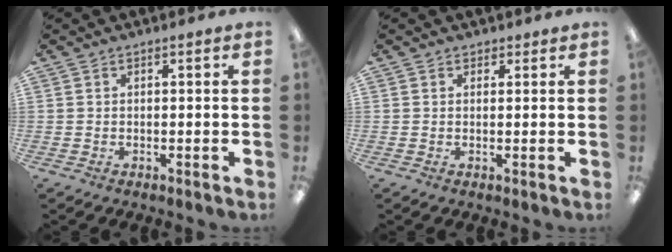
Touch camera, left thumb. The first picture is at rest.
{"total": 1.1, "force": [0.8, 0.7, 0.1], "torque": [0.005, -0.001, 0.014]}